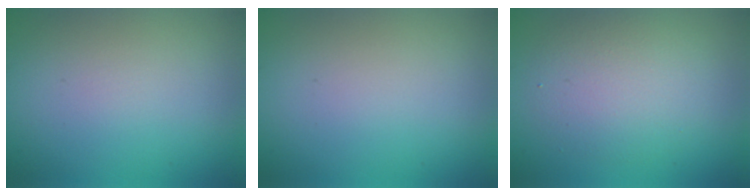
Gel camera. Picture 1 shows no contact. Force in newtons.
{"total": 0.0}
{"total": 4.3, "press": 4.3, "slide": 0.2}